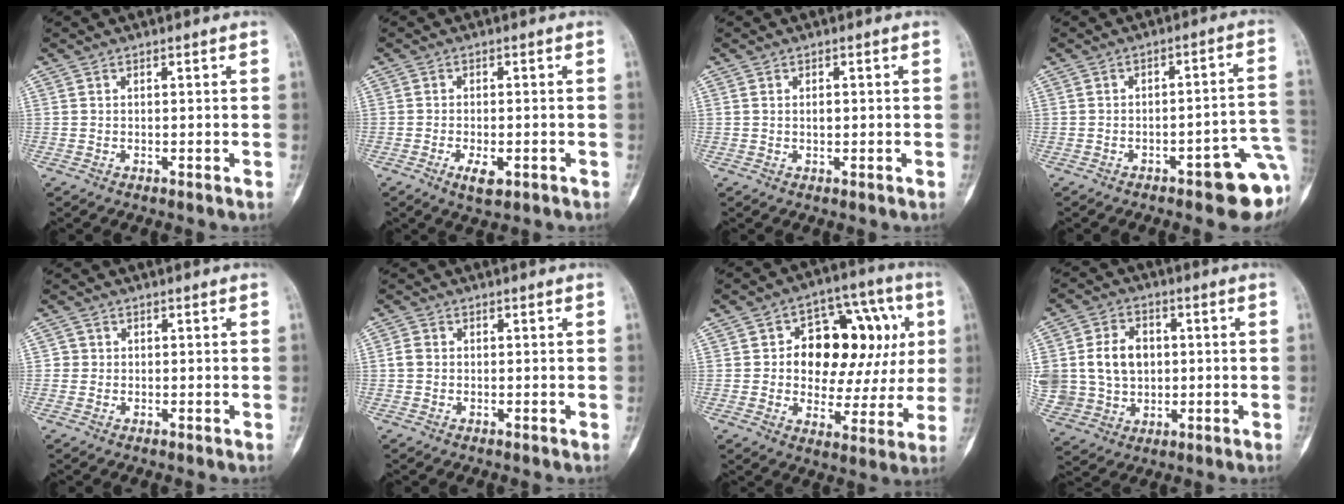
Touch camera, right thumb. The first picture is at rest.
{"total": 4.0, "force": [-1.8, 1.8, 3.2], "torque": [-0.052, 0.001, -0.024]}
{"total": 0.8, "force": [0.0, 0.5, 0.7], "torque": [-0.007, 0.000, 0.002]}
{"total": 12.1, "force": [-4.7, 3.6, 10.5], "torque": [-0.096, 0.036, -0.050]}
{"total": 1.4, "force": [0.0, 1.4, 0.1], "torque": [0.008, 0.005, -0.002]}
{"total": 1.8, "force": [-0.1, 1.5, 1.0], "torque": [-0.017, 0.005, -0.004]}
{"total": 20.6, "force": [3.9, 12.4, 15.9], "torque": [-0.164, 0.027, 0.061]}
{"total": 14.3, "force": [1.1, 11.7, 8.1], "torque": [-0.148, 0.013, 0.037]}